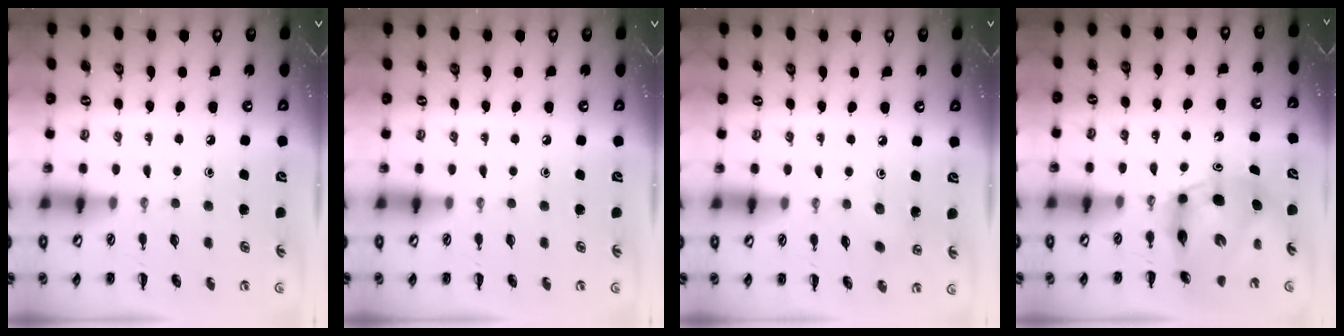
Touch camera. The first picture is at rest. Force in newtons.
{"total": 0.0}
{"total": 6.1, "press": 5.9, "slide": 1.8}
{"total": 9.0, "press": 8.6, "slide": 2.5}